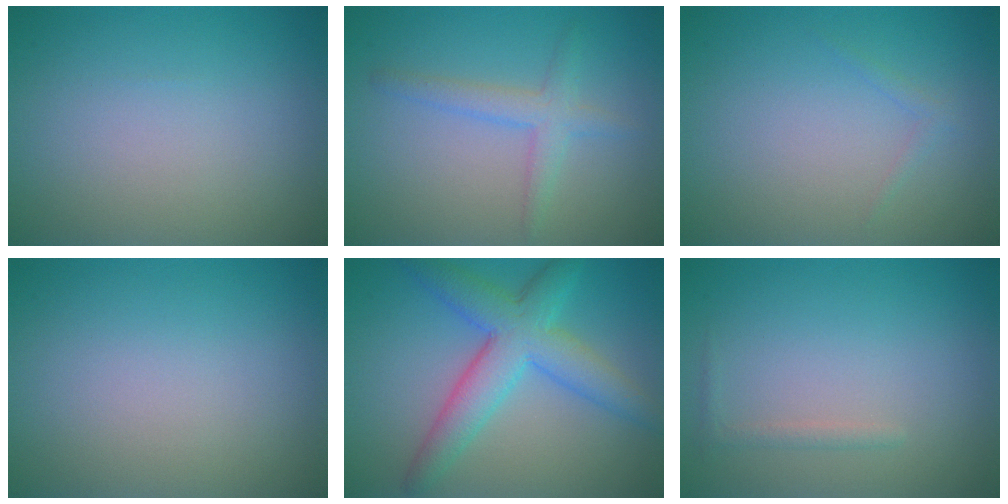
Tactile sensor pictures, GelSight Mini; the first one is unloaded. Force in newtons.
{"total": 2.4, "press": 2.4, "slide": 0.2}
{"total": 0.7, "press": 0.7, "slide": 0.1}
{"total": 0.0}
{"total": 6.2, "press": 6.2, "slide": 0.2}
{"total": 0.8, "press": 0.8, "slide": 0.0}